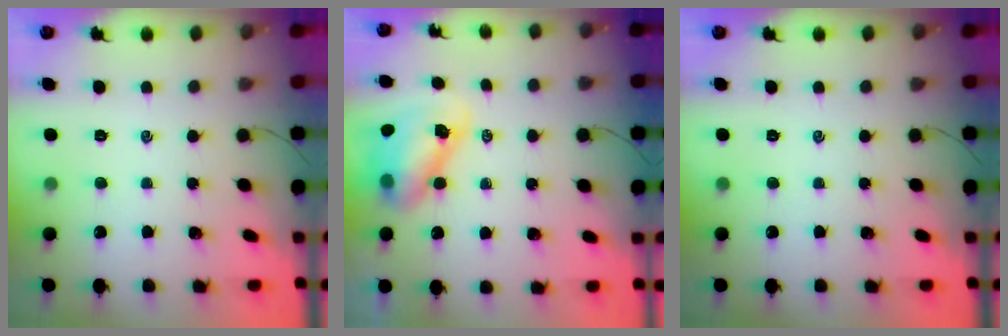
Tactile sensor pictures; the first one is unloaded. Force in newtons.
{"total": 8.9, "press": 8.7, "slide": 1.8}
{"total": 0.0}